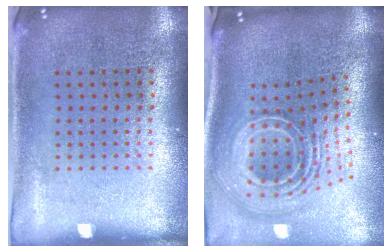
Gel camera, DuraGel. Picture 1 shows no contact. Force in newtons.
{"total": 3.2, "press": 2.0, "slide": 2.4}